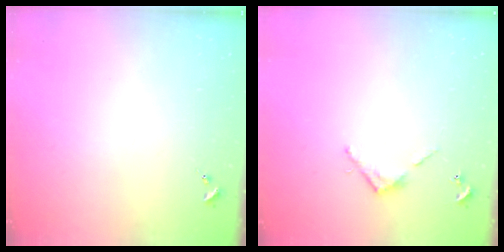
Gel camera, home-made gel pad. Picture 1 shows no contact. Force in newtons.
{"total": 3.5, "press": 3.5, "slide": 0.2}